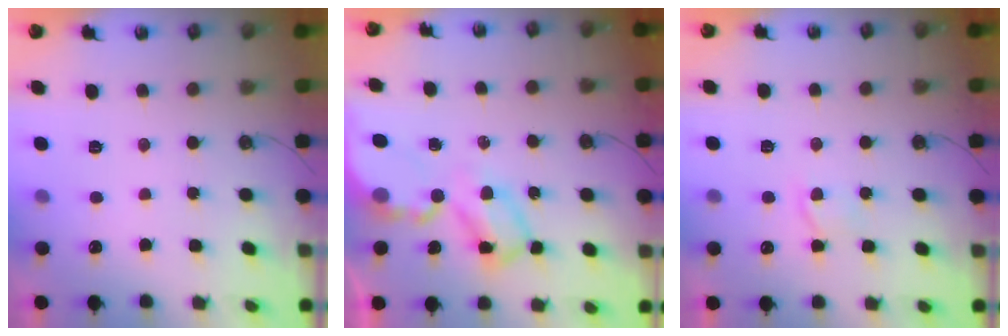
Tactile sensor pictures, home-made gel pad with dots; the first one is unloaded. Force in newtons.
{"total": 7.5, "press": 7.5, "slide": 0.6}
{"total": 2.1, "press": 2.1, "slide": 0.4}